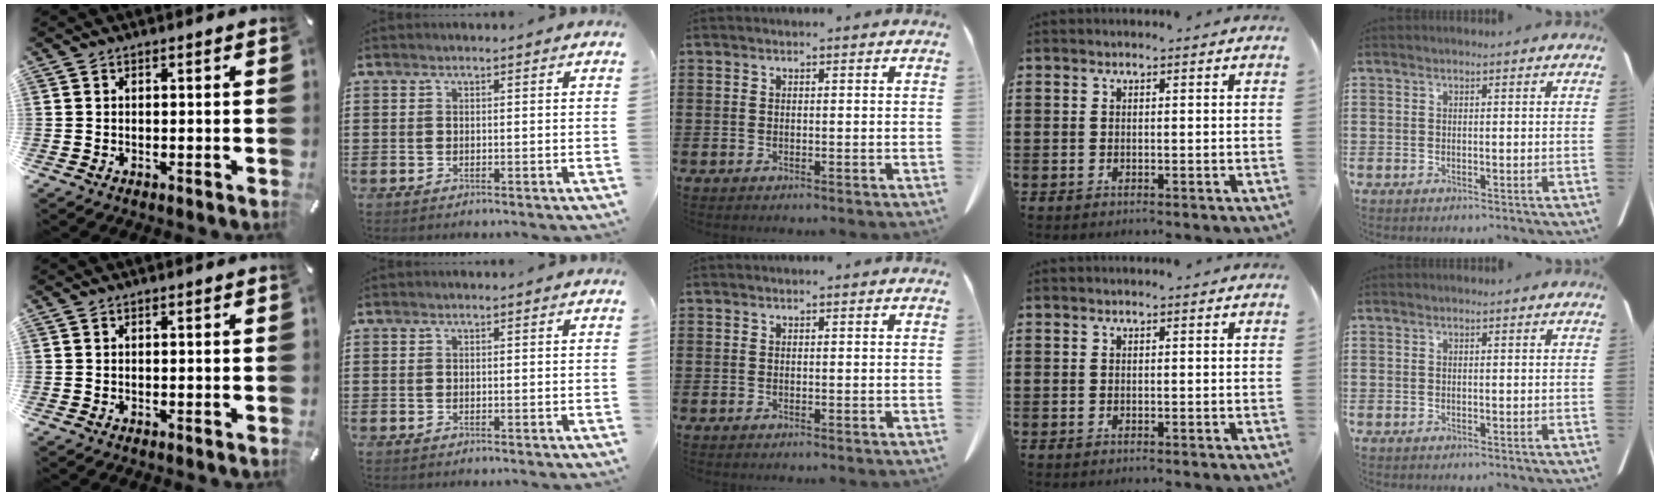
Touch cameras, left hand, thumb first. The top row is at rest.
{}